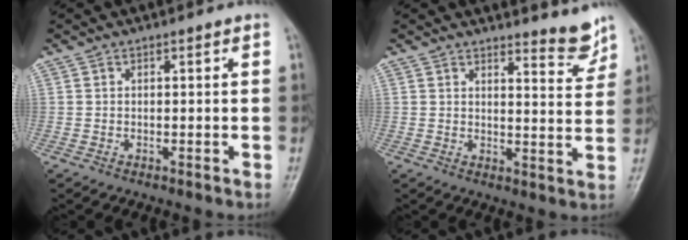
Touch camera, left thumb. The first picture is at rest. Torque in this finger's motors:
{"motor_torque": [-0.10, -0.09, -0.17, -0.23, 0.04]}